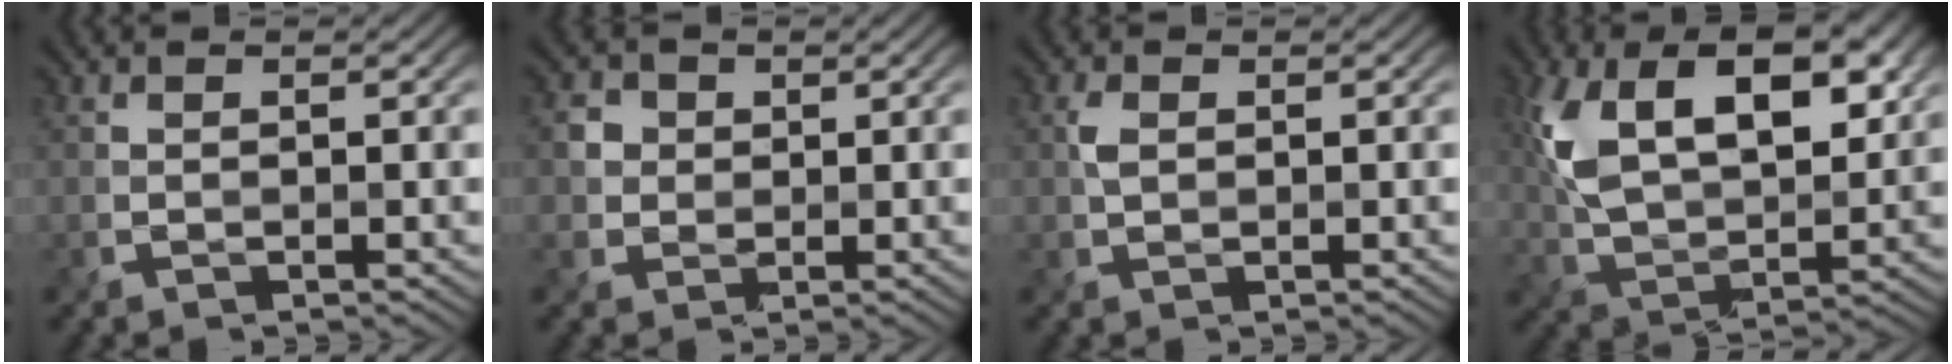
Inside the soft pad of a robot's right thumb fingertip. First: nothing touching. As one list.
[{"total": 2.7, "force": [0.5, 2.6, 0.5], "torque": [-0.024, -0.004, 0.012]}, {"total": 1.5, "force": [0.2, 1.0, 1.1], "torque": [-0.031, 0.000, 0.005]}, {"total": 13.7, "force": [4.9, 7.3, 10.5], "torque": [-0.214, 0.008, 0.093]}]